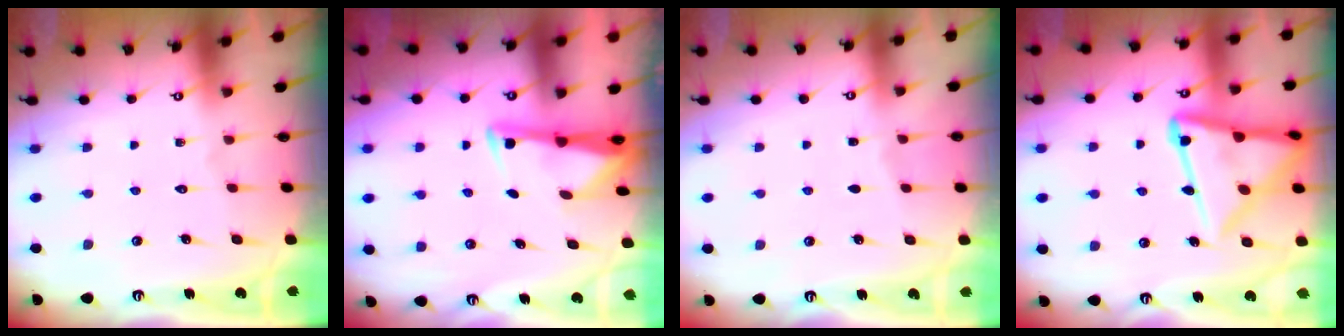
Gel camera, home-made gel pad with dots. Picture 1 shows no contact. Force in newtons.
{"total": 2.9, "press": 2.9, "slide": 0.4}
{"total": 2.5, "press": 2.5, "slide": 0.4}
{"total": 16.8, "press": 16.8, "slide": 1.6}